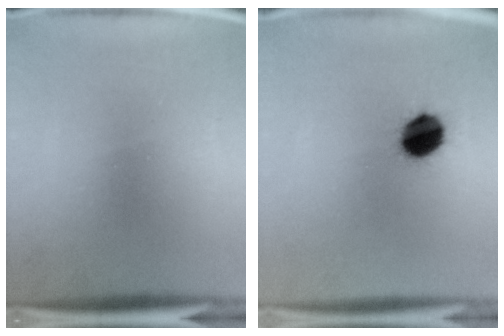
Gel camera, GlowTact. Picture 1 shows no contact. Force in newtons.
{"total": 9.6}